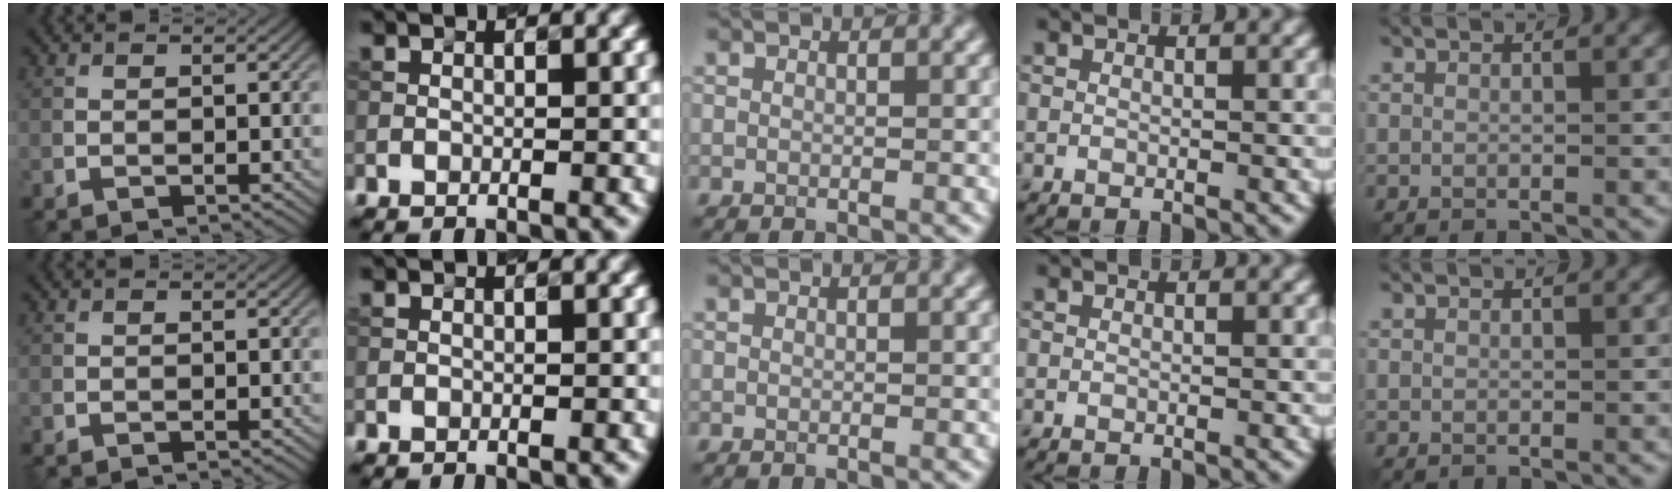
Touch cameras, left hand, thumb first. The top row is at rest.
{}